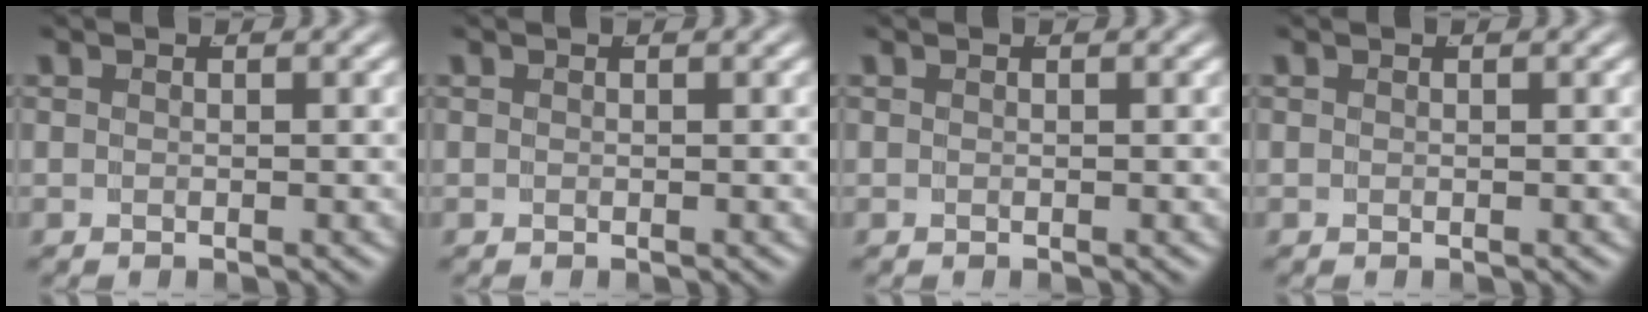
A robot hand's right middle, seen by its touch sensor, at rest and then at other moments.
{"total": 0.0}
{"total": 0.0}
{"total": 0.0}